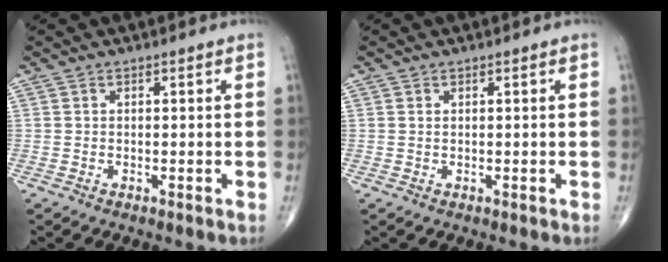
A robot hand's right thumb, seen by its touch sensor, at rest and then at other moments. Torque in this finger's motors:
{"motor_torque": [-0.05, -0.13, 0.05, 0.14, 0.02]}